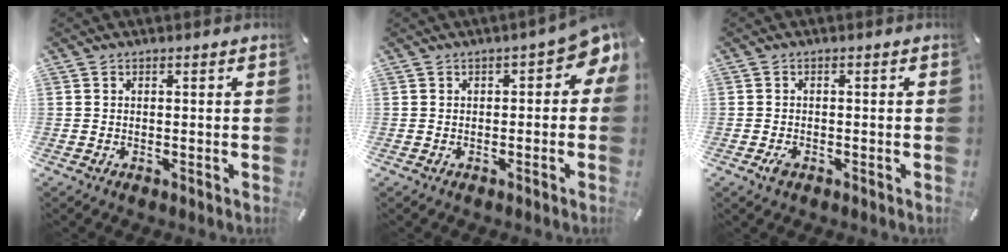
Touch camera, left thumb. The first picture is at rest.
{"total": 5.1, "force": [0.8, 2.6, 4.4], "torque": [-0.067, 0.002, 0.010]}
{"total": 1.7, "force": [-0.9, 0.9, 1.1], "torque": [-0.028, 0.000, -0.019]}